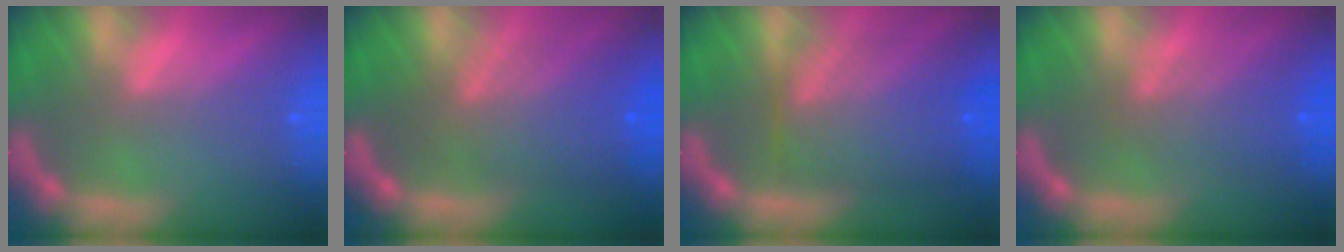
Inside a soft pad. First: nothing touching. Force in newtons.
{"total": 7.1}
{"total": 8.6}
{"total": 4.1}